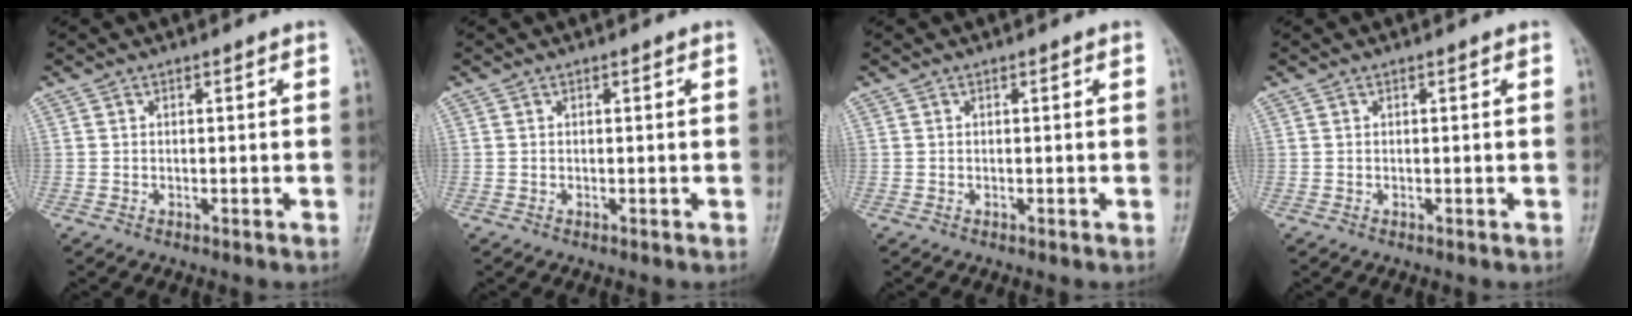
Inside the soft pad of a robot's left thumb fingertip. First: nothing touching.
{"total": 0.0}
{"total": 0.0}
{"total": 0.0}